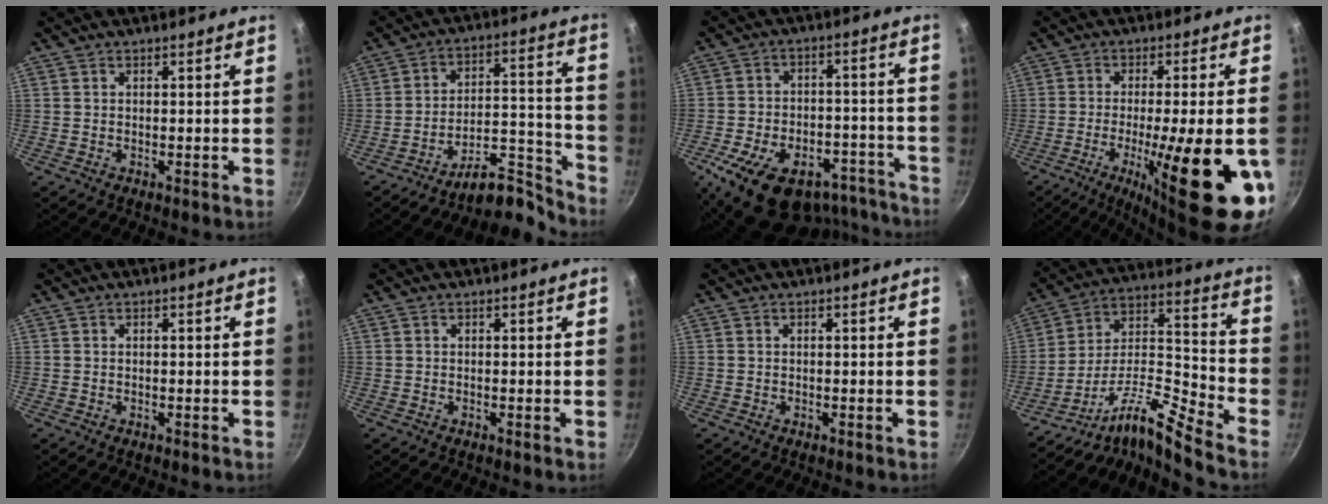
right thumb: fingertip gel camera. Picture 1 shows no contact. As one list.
[{"total": 12.0, "force": [-10.4, 3.8, 4.5], "torque": [-0.023, 0.125, -0.166]}, {"total": 25.3, "force": [-16.6, 13.5, 13.4], "torque": [-0.180, 0.071, -0.227]}, {"total": 21.4, "force": [-6.7, 4.7, 19.8], "torque": [-0.272, -0.006, -0.091]}, {"total": 0.0}, {"total": 0.0}, {"total": 0.0}, {"total": 15.1, "force": [-11.5, 1.5, 9.6], "torque": [-0.156, 0.097, -0.228]}]